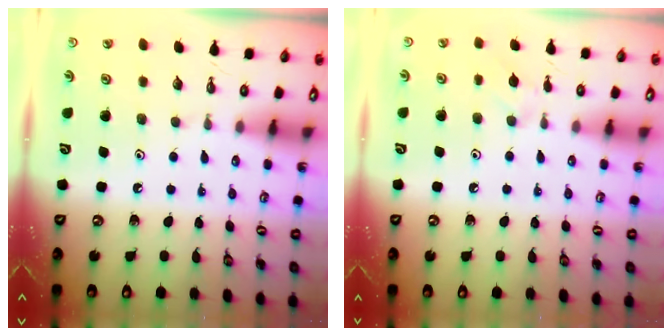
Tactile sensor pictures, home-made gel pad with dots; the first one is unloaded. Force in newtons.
{"total": 3.8, "press": 3.7, "slide": 0.7}